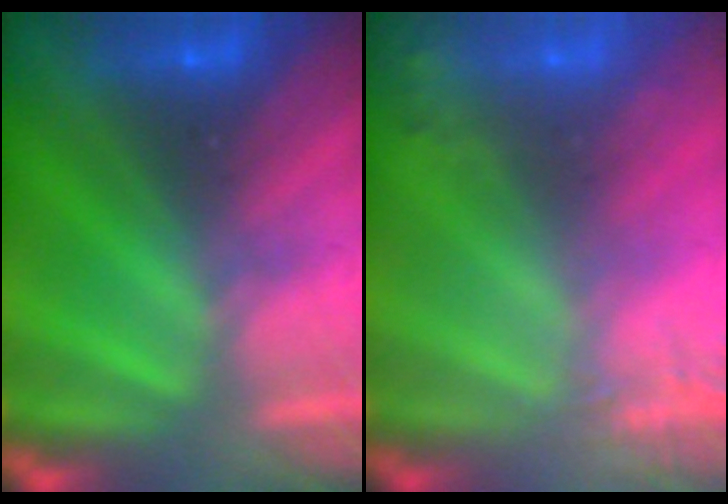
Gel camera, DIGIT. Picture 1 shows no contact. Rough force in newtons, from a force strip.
{"total": 2.4}